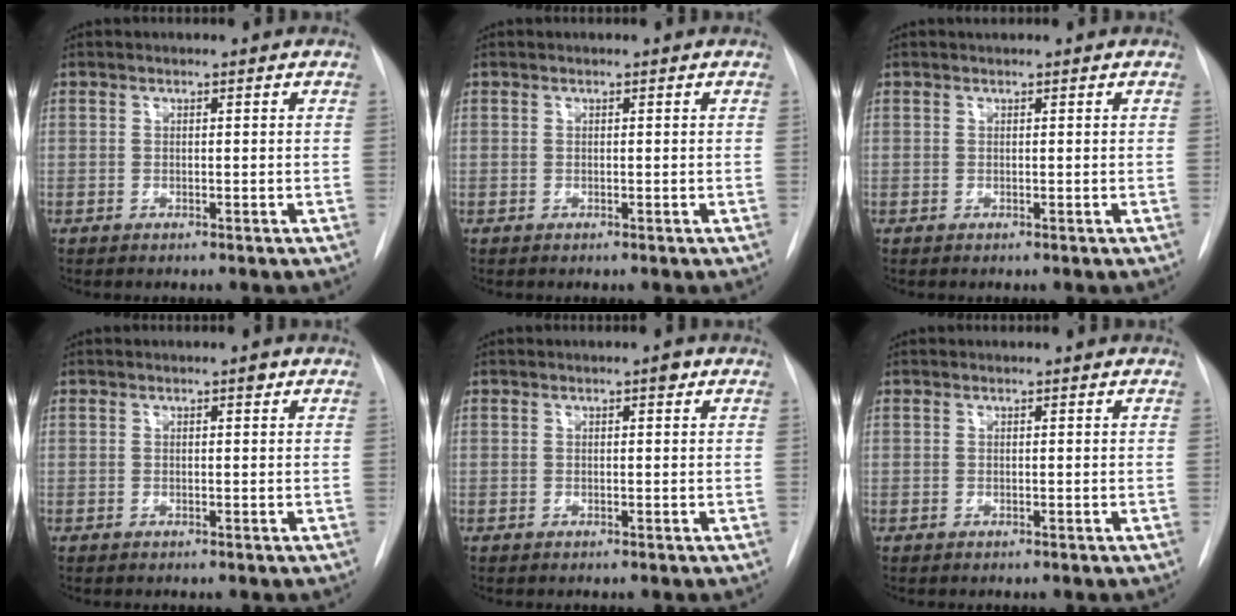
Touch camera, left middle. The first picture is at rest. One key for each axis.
{"total": 0.0}
{"total": 0.6, "fx": 0.6, "fy": 0.0, "fz": 0.2, "tx": -0.007, "ty": 0.013, "tz": 0.012}
{"total": 0.6, "fx": 0.3, "fy": 0.2, "fz": 0.4, "tx": -0.009, "ty": 0.000, "tz": 0.003}
{"total": 0.8, "fx": 0.4, "fy": 0.3, "fz": 0.7, "tx": -0.012, "ty": 0.002, "tz": 0.004}
{"total": 0.0}